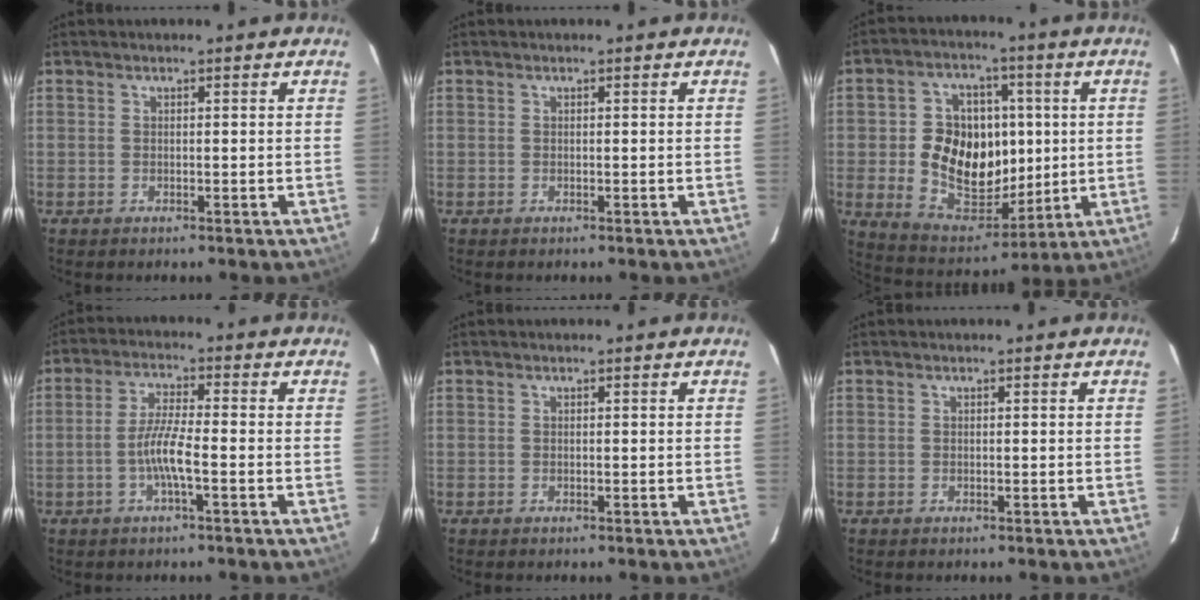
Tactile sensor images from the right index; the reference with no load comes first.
{"total": 0.0}
{"total": 16.8, "force": [0.0, 12.7, 11.0], "torque": [-0.227, 0.010, 0.019]}
{"total": 5.8, "force": [-2.0, 0.4, 5.5], "torque": [-0.113, 0.002, -0.040]}
{"total": 0.0}
{"total": 0.0}